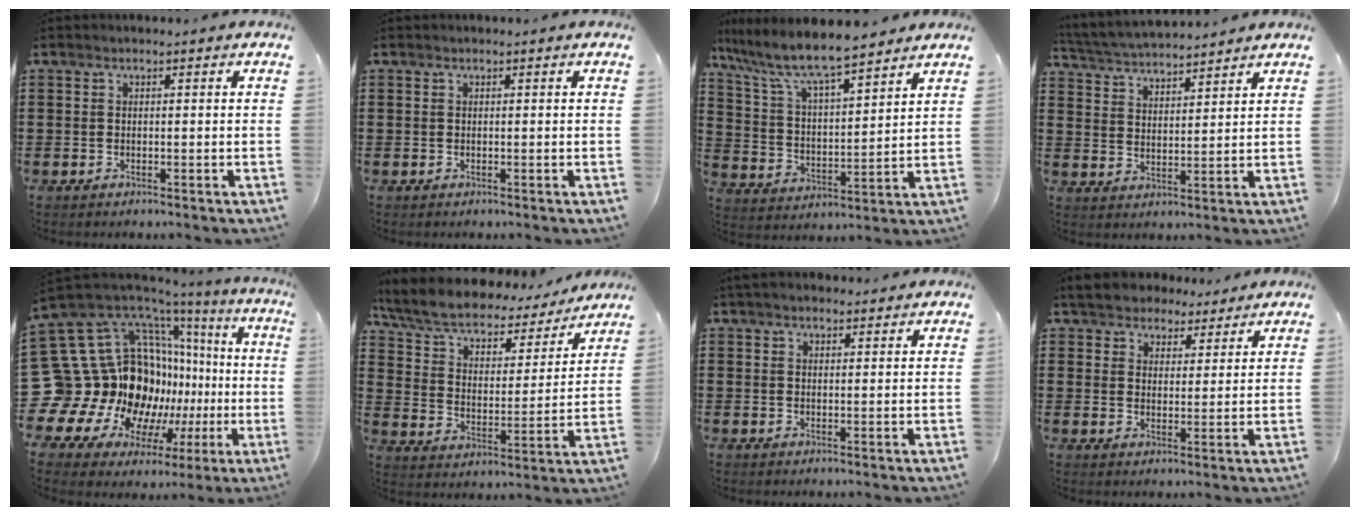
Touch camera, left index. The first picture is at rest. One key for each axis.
{"total": 0.0}
{"total": 8.0, "fx": 7.1, "fy": 1.1, "fz": 3.6, "tx": -0.102, "ty": -0.038, "tz": 0.119}
{"total": 4.2, "fx": 4.2, "fy": 0.1, "fz": 0.4, "tx": -0.027, "ty": -0.023, "tz": 0.073}
{"total": 22.0, "fx": -0.1, "fy": 17.8, "fz": 12.8, "tx": -0.315, "ty": -0.071, "tz": 0.058}
{"total": 6.0, "fx": 4.9, "fy": 2.4, "fz": 2.5, "tx": -0.072, "ty": -0.033, "tz": 0.081}
{"total": 2.2, "fx": 2.0, "fy": 0.7, "fz": 0.7, "tx": -0.018, "ty": 0.005, "tz": 0.038}
{"total": 4.8, "fx": 4.4, "fy": 2.0, "fz": 0.5, "tx": -0.032, "ty": -0.009, "tz": 0.081}